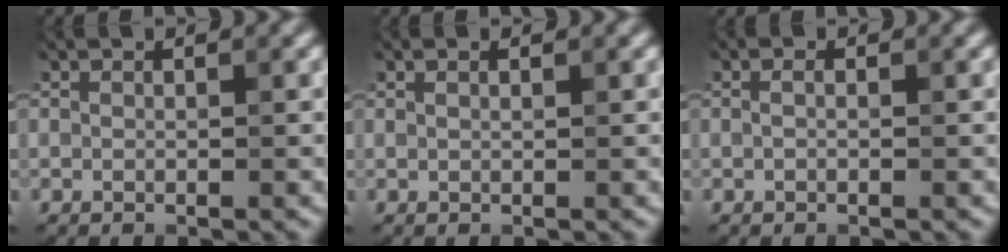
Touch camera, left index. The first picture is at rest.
{"total": 0.9, "force": [0.7, 0.3, 0.6], "torque": [-0.008, -0.006, 0.008]}
{"total": 0.7, "force": [0.0, 0.3, 0.6], "torque": [-0.016, 0.000, -0.003]}